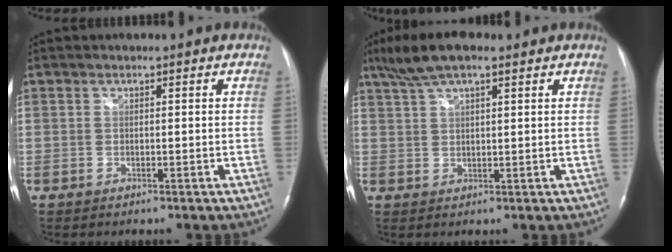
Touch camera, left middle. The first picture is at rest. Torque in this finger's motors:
{"motor_torque": [0.61, -0.57, 0.05, 0.06]}